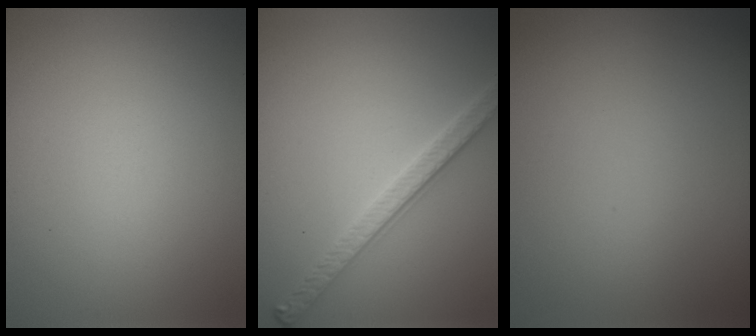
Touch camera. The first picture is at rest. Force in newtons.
{"total": 2.8, "press": 2.7, "slide": 0.8}
{"total": 0.0}